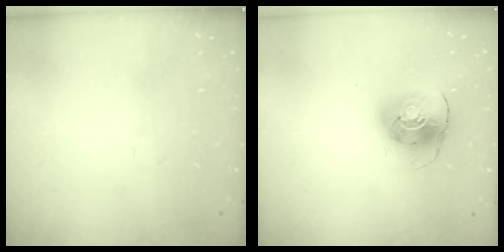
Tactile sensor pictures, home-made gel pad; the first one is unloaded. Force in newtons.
{"total": 7.9, "press": 7.9, "slide": 0.7}